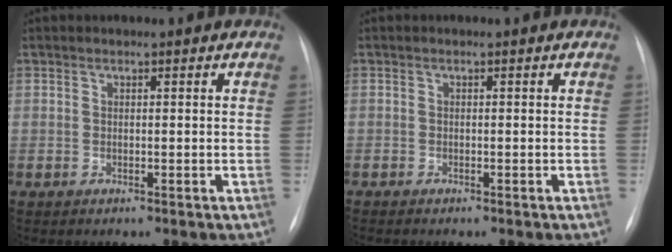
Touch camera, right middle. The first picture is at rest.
{"total": 1.1, "force": [-0.9, 0.3, 0.5], "torque": [-0.007, -0.001, -0.011]}